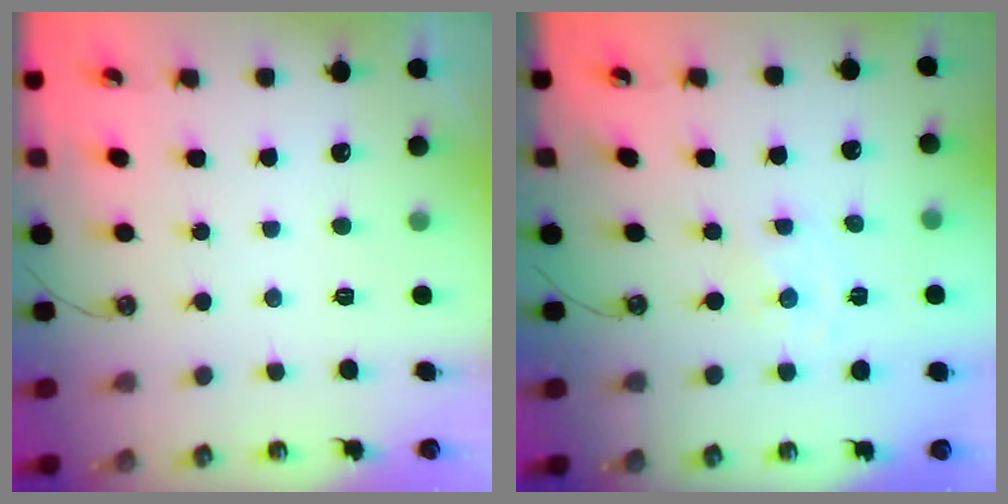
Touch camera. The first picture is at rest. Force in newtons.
{"total": 0.0}